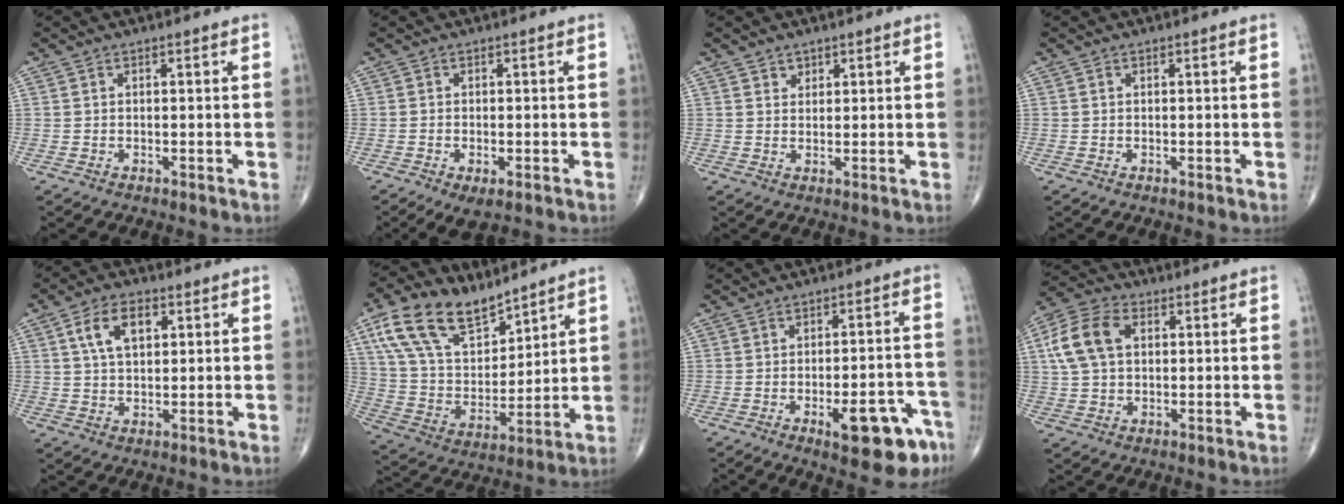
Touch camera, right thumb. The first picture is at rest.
{"total": 4.0, "force": [-2.0, 1.7, 3.0], "torque": [-0.055, -0.004, -0.029]}
{"total": 1.8, "force": [1.3, 1.3, 0.3], "torque": [0.014, -0.007, 0.016]}
{"total": 0.0}
{"total": 7.9, "force": [2.9, 4.5, 5.8], "torque": [-0.090, -0.001, 0.051]}
{"total": 17.7, "force": [11.5, 8.9, 9.9], "torque": [-0.157, -0.041, 0.227]}
{"total": 11.7, "force": [-6.0, 3.9, 9.2], "torque": [-0.100, 0.032, -0.073]}
{"total": 10.8, "force": [2.5, 7.3, 7.6], "torque": [-0.149, 0.018, 0.040]}